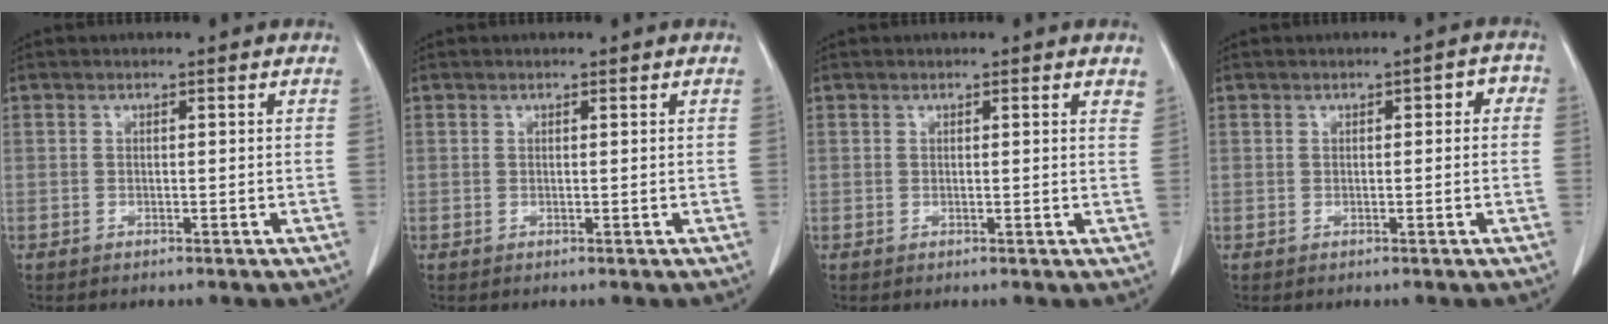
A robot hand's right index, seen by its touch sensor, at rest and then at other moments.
{"total": 0.0}
{"total": 1.5, "force": [0.9, 0.5, 1.1], "torque": [-0.015, 0.002, 0.006]}
{"total": 3.0, "force": [0.3, 1.4, 2.6], "torque": [-0.036, 0.028, 0.003]}